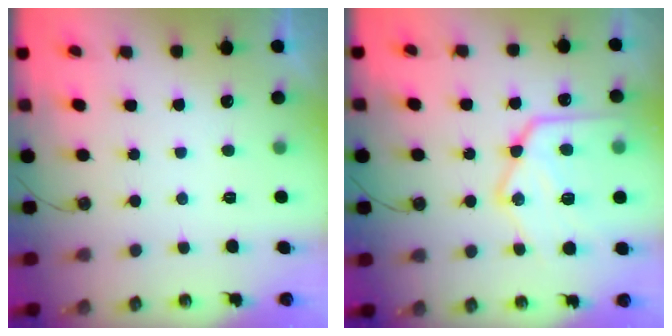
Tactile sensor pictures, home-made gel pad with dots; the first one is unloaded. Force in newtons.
{"total": 21.6, "press": 21.6, "slide": 1.5}